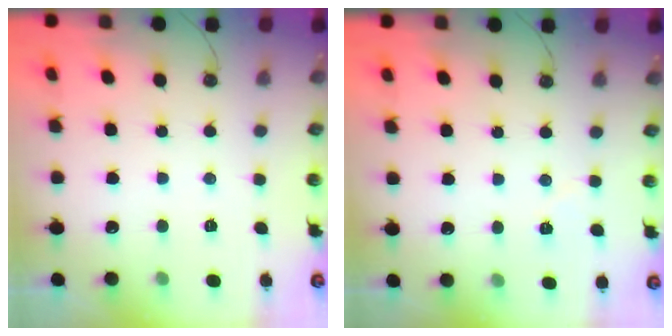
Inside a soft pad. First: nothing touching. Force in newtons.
{"total": 3.0, "press": 2.8, "slide": 1.0}